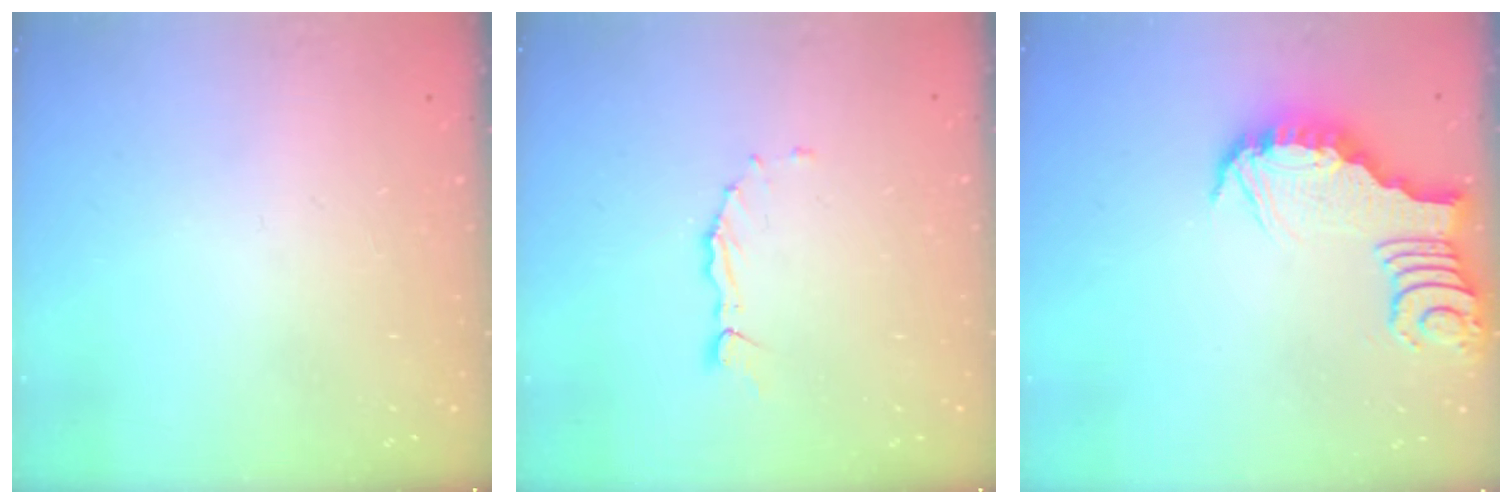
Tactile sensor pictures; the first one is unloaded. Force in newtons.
{"total": 2.2, "press": 2.2, "slide": 0.2}
{"total": 3.7, "press": 3.7, "slide": 0.1}